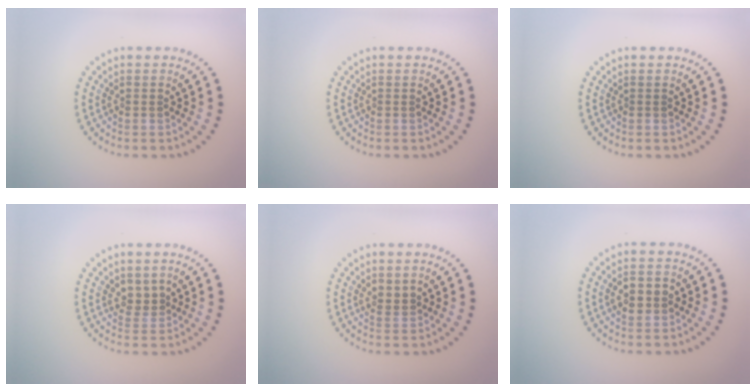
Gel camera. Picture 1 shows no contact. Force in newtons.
{"total": 0.0}
{"total": 0.0}
{"total": 1.7, "press": 1.2, "slide": 1.2}
{"total": 1.2, "press": 1.1, "slide": 0.5}
{"total": 2.7, "press": 2.7, "slide": 0.1}